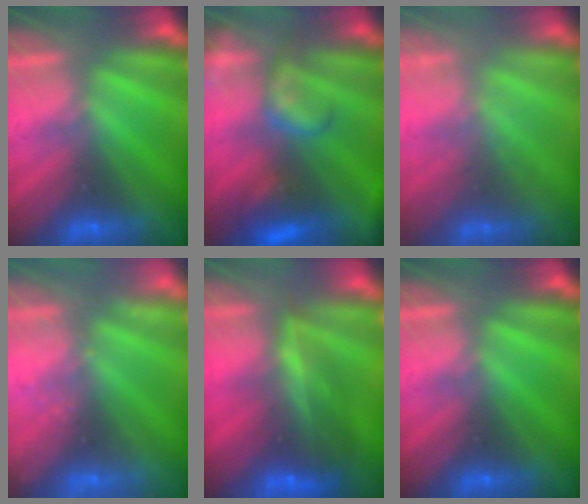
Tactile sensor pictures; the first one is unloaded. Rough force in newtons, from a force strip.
{"total": 5.5}
{"total": 1.2}
{"total": 2.3}
{"total": 5.6}
{"total": 0.0}